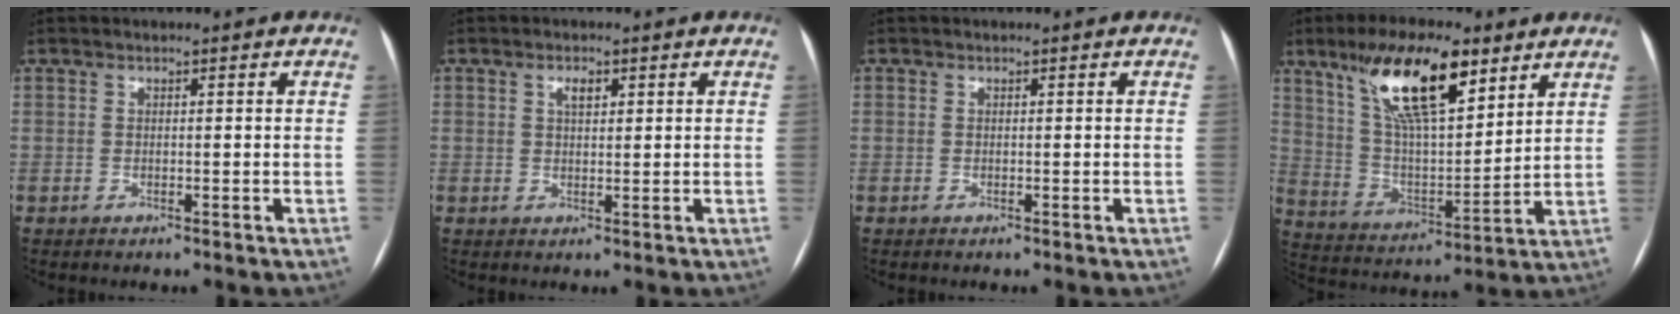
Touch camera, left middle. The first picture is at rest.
{"total": 2.0, "force": [0.9, 0.9, 1.6], "torque": [-0.029, 0.003, 0.016]}
{"total": 0.0}
{"total": 16.9, "force": [10.1, 5.0, 12.6], "torque": [-0.233, 0.017, 0.189]}